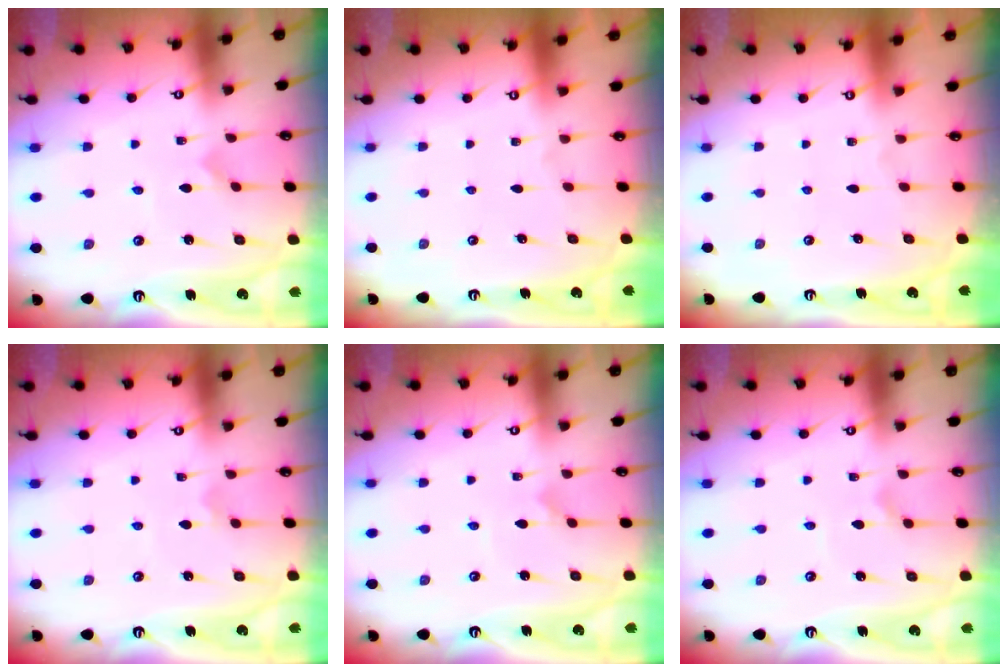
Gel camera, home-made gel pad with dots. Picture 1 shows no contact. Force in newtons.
{"total": 0.0}
{"total": 0.0}
{"total": 1.7, "press": 1.7, "slide": 0.2}
{"total": 1.9, "press": 1.9, "slide": 0.2}
{"total": 1.7, "press": 1.6, "slide": 0.1}